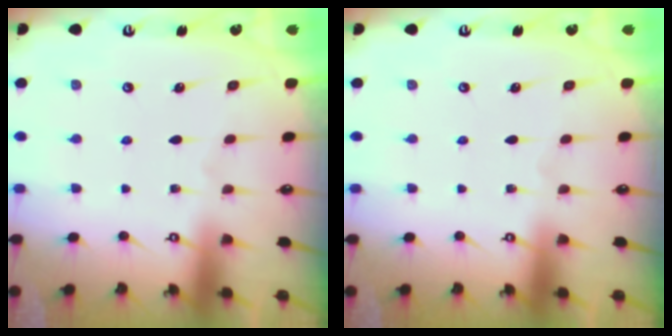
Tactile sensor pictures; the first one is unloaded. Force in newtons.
{"total": 0.0}